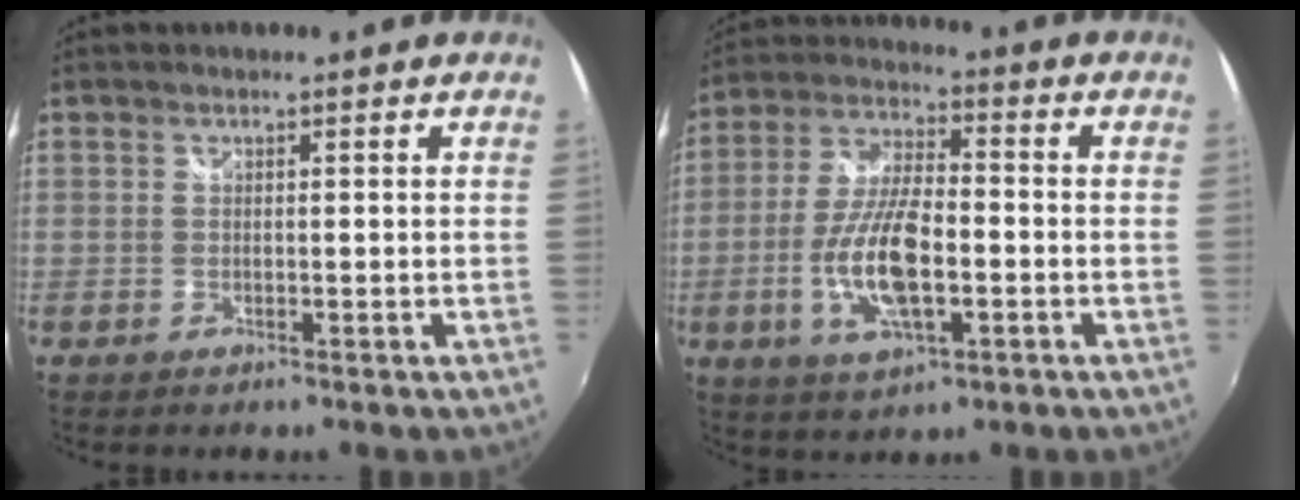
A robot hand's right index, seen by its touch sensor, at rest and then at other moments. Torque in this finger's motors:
{"motor_torque": [2.02, -0.12, 0.77, 0.13]}